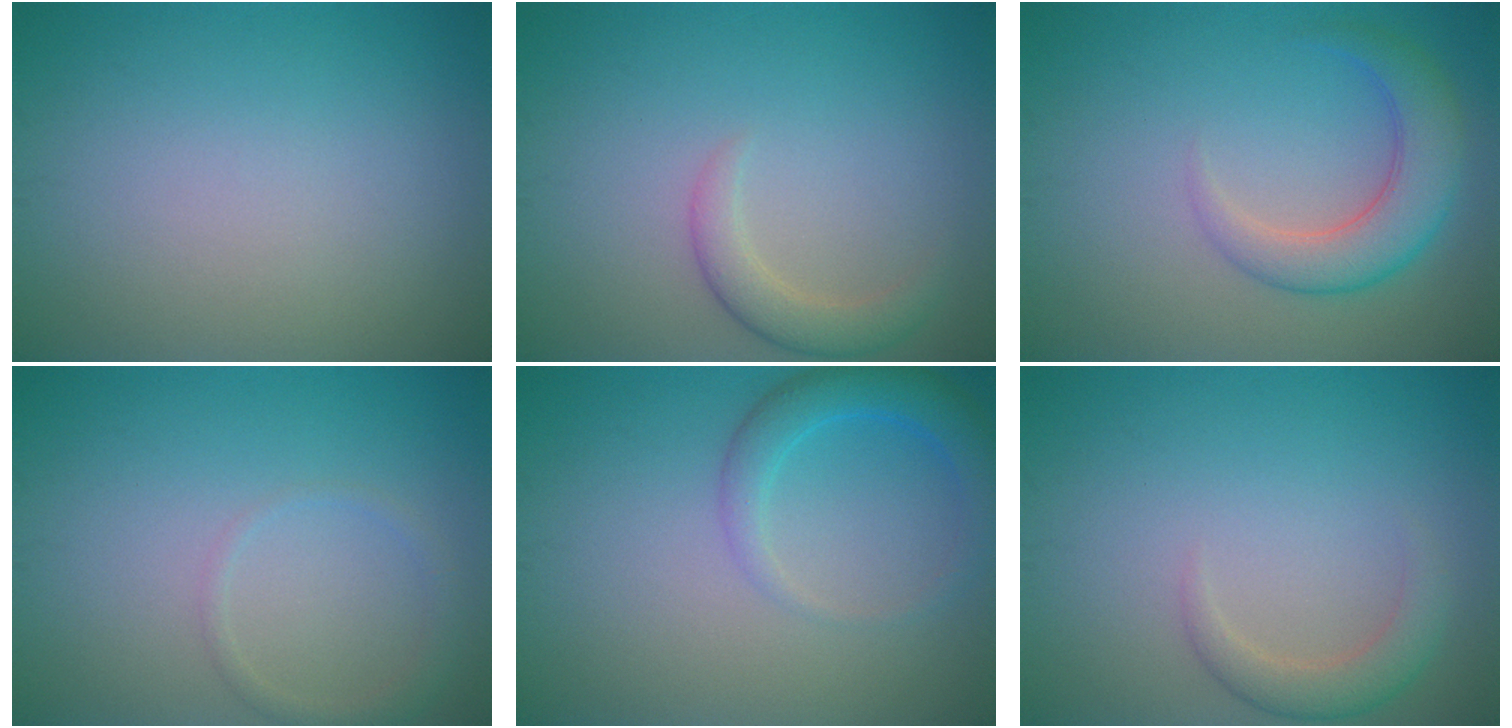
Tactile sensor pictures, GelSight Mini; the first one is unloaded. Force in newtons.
{"total": 2.4, "press": 2.4, "slide": 0.3}
{"total": 4.5, "press": 4.5, "slide": 0.2}
{"total": 1.4, "press": 1.4, "slide": 0.1}
{"total": 3.2, "press": 3.2, "slide": 0.3}
{"total": 2.4, "press": 2.3, "slide": 0.3}